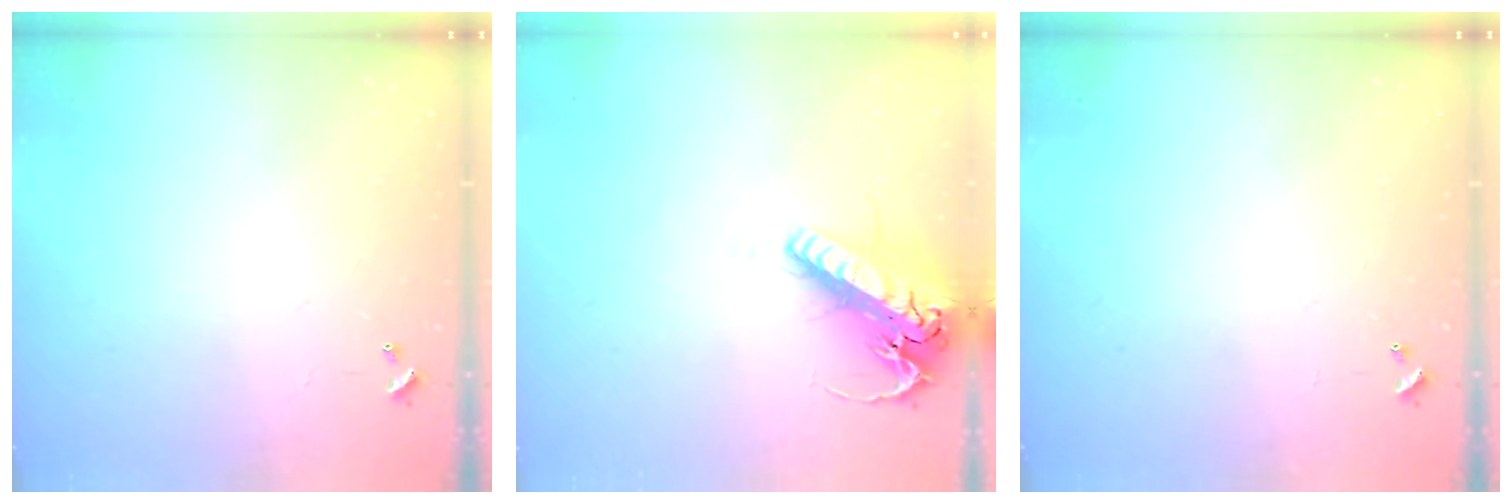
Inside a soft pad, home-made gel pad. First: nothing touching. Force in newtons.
{"total": 21.0, "press": 20.7, "slide": 3.7}
{"total": 0.0}